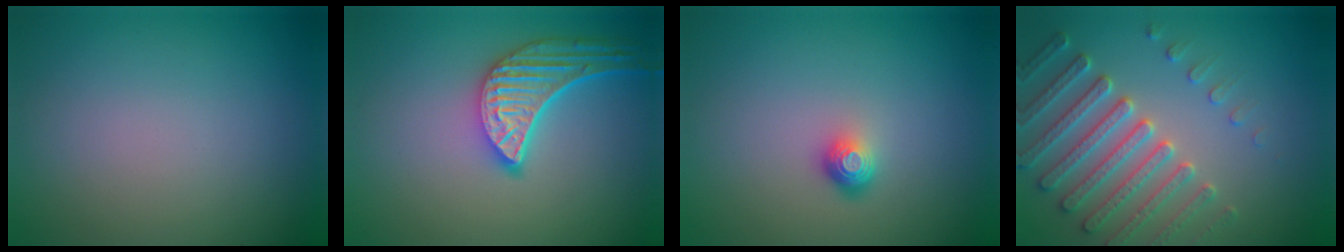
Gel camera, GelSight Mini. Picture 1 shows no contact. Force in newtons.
{"total": 5.3, "press": 4.3, "slide": 3.1}
{"total": 1.8, "press": 1.2, "slide": 1.3}
{"total": 4.8, "press": 4.6, "slide": 1.3}